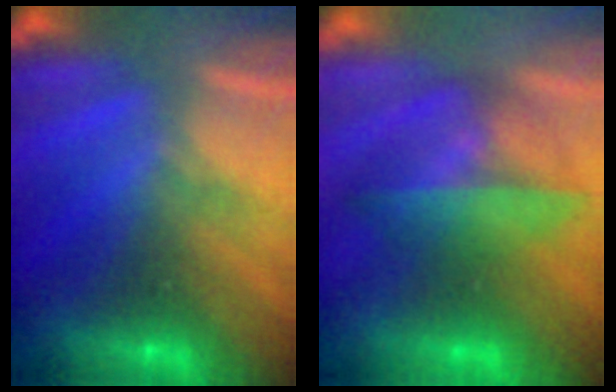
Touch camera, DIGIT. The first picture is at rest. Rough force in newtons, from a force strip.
{"total": 4.0}